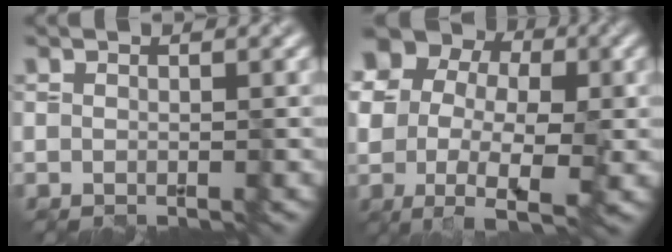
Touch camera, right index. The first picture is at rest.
{"total": 15.9, "force": [1.4, 12.3, 10.1], "torque": [-0.156, 0.023, 0.011]}